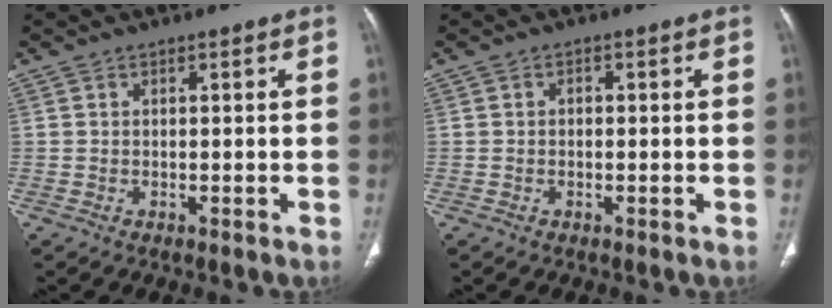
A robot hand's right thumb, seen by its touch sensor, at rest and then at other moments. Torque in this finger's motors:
{"motor_torque": [-0.34, 0.15, 0.08, 0.23, -0.06]}